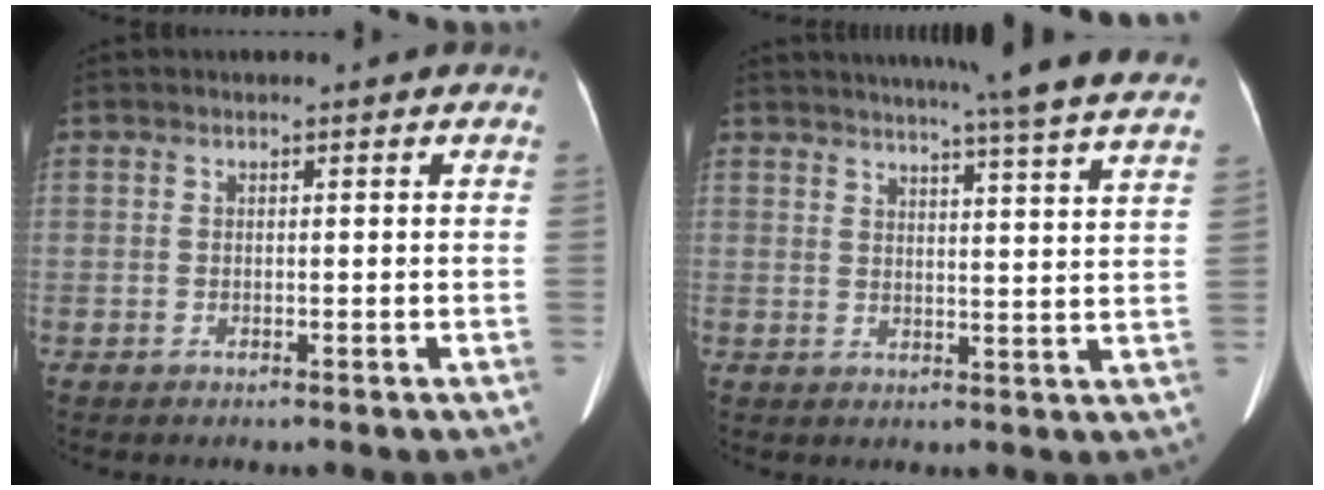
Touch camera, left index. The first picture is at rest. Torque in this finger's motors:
{"motor_torque": [0.88, -1.26, 0.27, 0.08]}